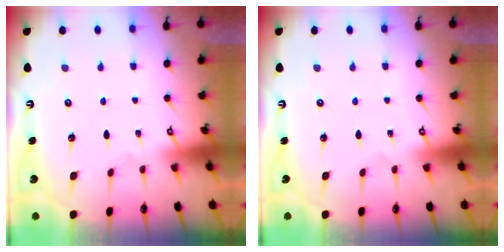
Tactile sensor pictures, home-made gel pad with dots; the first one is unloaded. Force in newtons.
{"total": 0.0}